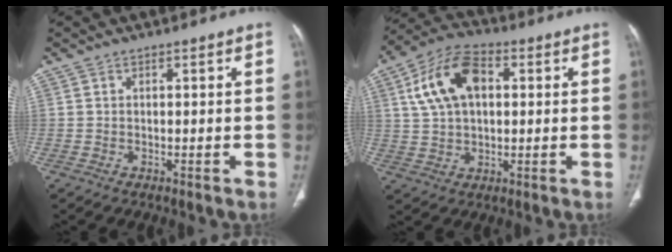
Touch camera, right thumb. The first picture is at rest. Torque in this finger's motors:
{"motor_torque": [-0.76, 0.89, 0.53, -0.28, 0.11]}